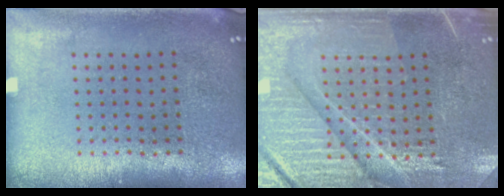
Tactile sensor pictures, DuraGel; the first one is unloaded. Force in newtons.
{"total": 4.5, "press": 4.3, "slide": 1.3}